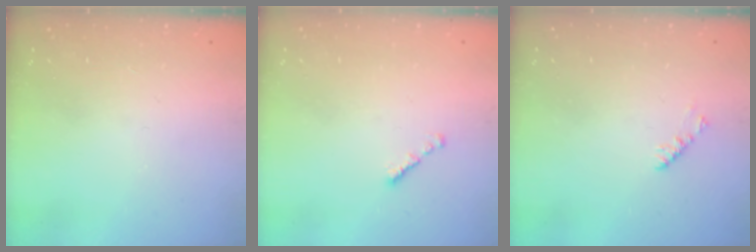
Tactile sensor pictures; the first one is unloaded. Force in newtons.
{"total": 1.3, "press": 1.1, "slide": 0.6}
{"total": 3.4, "press": 3.3, "slide": 0.5}